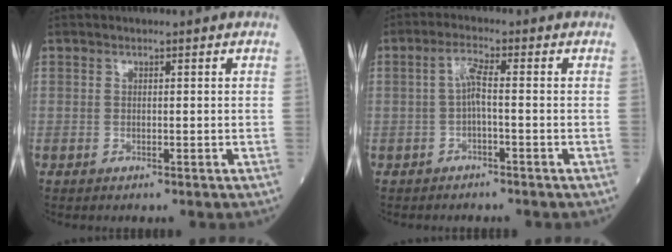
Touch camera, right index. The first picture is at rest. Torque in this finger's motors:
{"motor_torque": [0.40, -0.01, 0.21, 0.05]}